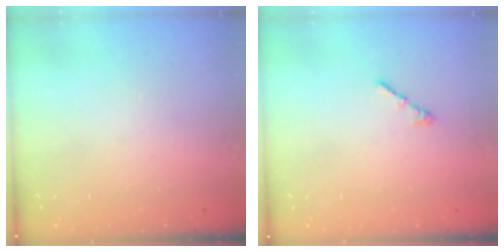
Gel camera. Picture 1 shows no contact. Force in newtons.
{"total": 1.3, "press": 1.2, "slide": 0.6}